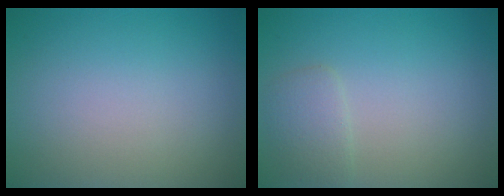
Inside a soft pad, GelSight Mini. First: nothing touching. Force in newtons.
{"total": 1.7, "press": 1.7, "slide": 0.1}